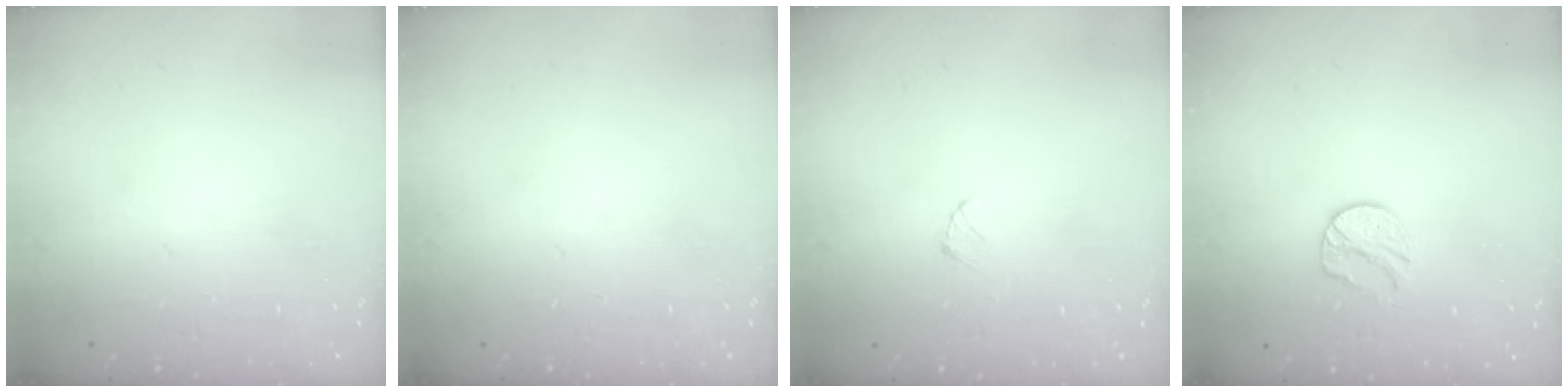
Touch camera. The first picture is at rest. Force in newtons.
{"total": 0.0}
{"total": 2.7, "press": 2.7, "slide": 0.3}
{"total": 7.8, "press": 7.8, "slide": 0.5}